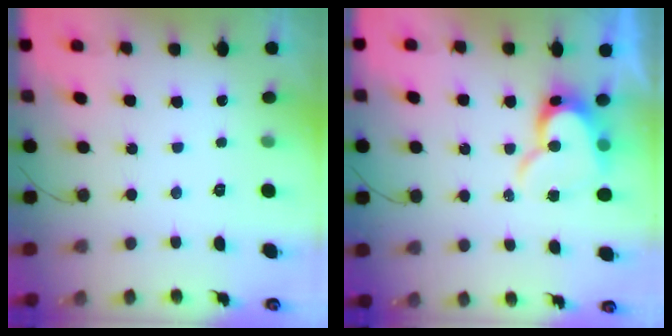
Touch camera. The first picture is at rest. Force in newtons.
{"total": 11.9, "press": 11.8, "slide": 1.1}